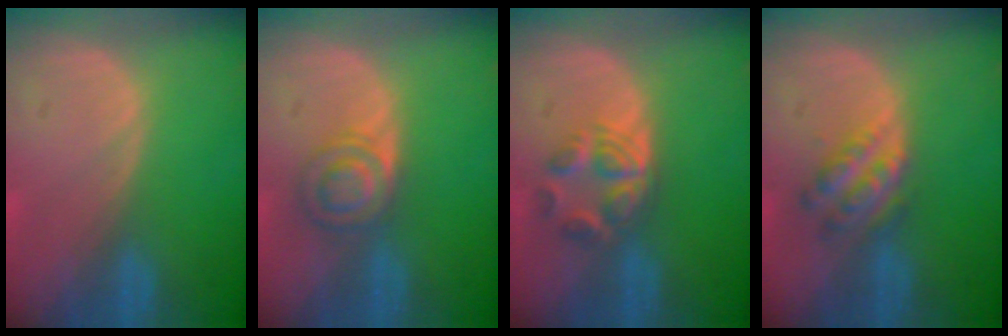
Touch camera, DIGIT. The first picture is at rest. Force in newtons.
{"total": 4.5, "press": 4.5, "slide": 0.4}
{"total": 5.9, "press": 5.0, "slide": 3.1}
{"total": 5.4, "press": 4.9, "slide": 2.2}